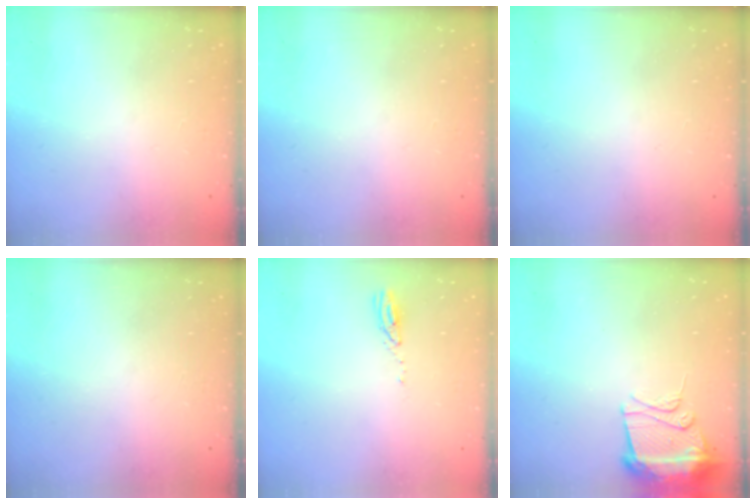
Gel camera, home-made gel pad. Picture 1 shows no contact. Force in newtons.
{"total": 0.0}
{"total": 0.0}
{"total": 0.0}
{"total": 3.0, "press": 2.9, "slide": 0.3}
{"total": 10.8, "press": 10.7, "slide": 1.1}